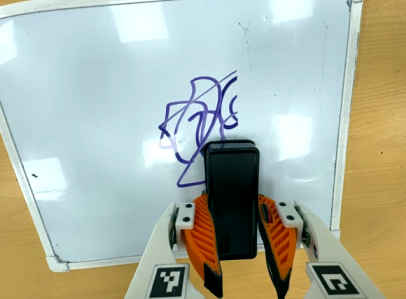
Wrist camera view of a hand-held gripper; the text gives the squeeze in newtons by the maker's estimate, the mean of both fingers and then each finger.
{"total": 9.5, "left": 8.2, "right": 10.8}